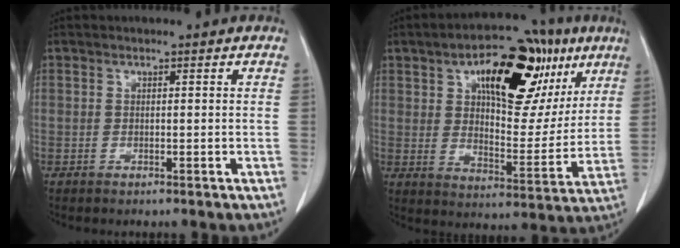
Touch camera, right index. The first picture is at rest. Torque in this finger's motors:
{"motor_torque": [0.67, 0.38, 0.38, 0.18]}